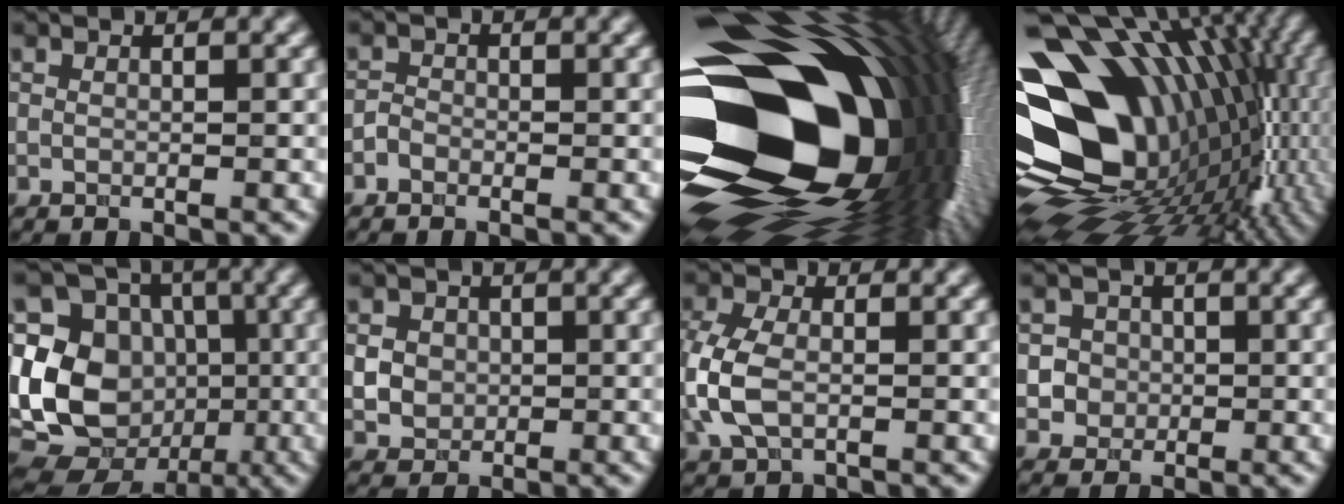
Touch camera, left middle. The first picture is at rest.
{"total": 1.0, "force": [-0.9, 0.4, 0.1], "torque": [-0.001, 0.003, -0.015]}
{"total": 21.9, "force": [-2.2, 14.2, 16.5], "torque": [-0.258, -0.006, -0.050]}
{"total": 19.4, "force": [-0.3, 13.9, 13.5], "torque": [-0.227, -0.008, 0.022]}
{"total": 12.6, "force": [-1.5, 10.8, 6.2], "torque": [-0.139, -0.003, -0.032]}
{"total": 2.9, "force": [0.4, 2.7, 1.0], "torque": [-0.023, 0.005, 0.013]}
{"total": 4.8, "force": [-0.8, 3.0, 3.7], "torque": [-0.106, 0.000, -0.015]}
{"total": 2.8, "force": [-0.2, 2.7, 0.5], "torque": [0.011, 0.011, 0.004]}